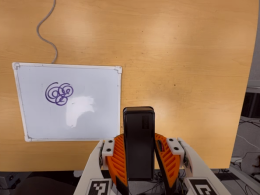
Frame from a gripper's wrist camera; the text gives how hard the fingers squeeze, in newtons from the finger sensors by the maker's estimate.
{"total": 6.7, "left": 5.3, "right": 8.1}